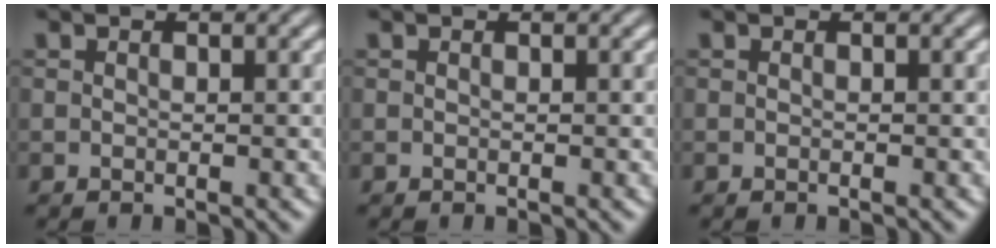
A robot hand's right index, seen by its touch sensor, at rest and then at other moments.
{"total": 0.0}
{"total": 0.0}